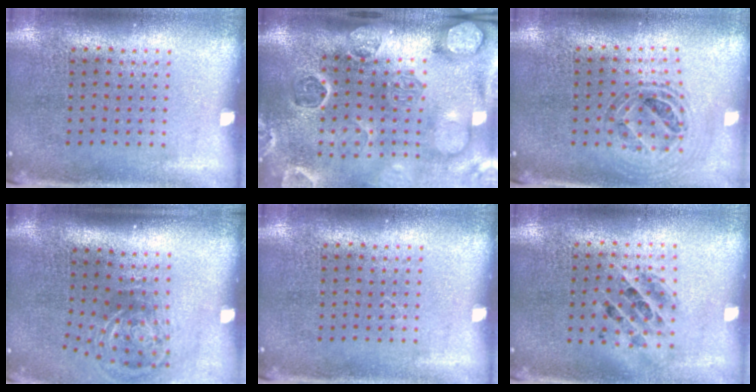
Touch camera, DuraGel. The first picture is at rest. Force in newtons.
{"total": 4.5, "press": 3.4, "slide": 2.9}
{"total": 0.9, "press": 0.9, "slide": 0.0}
{"total": 2.2, "press": 1.4, "slide": 1.7}
{"total": 0.0}
{"total": 1.4, "press": 1.2, "slide": 0.7}